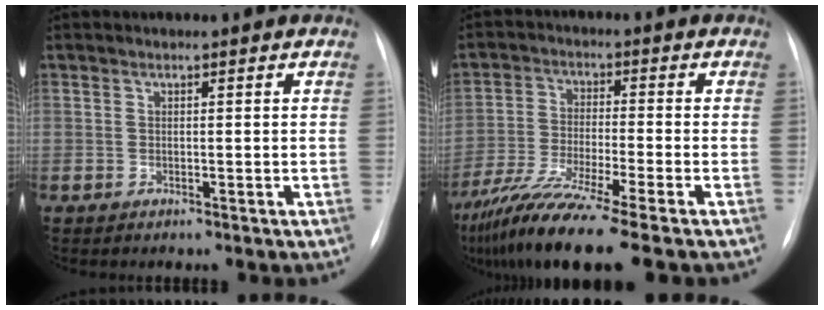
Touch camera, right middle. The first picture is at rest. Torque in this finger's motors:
{"motor_torque": [1.19, -0.95, 0.36, 0.19]}